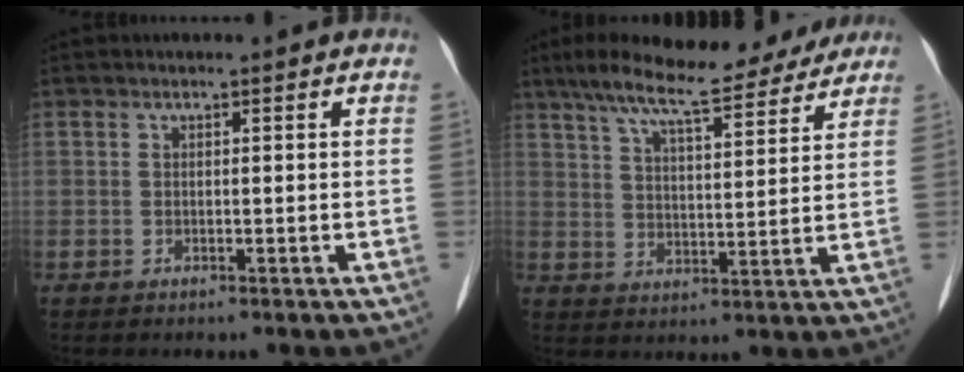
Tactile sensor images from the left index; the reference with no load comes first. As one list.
[{"total": 15.8, "force": [13.2, 3.3, 8.0], "torque": [-0.136, 0.025, 0.200]}]